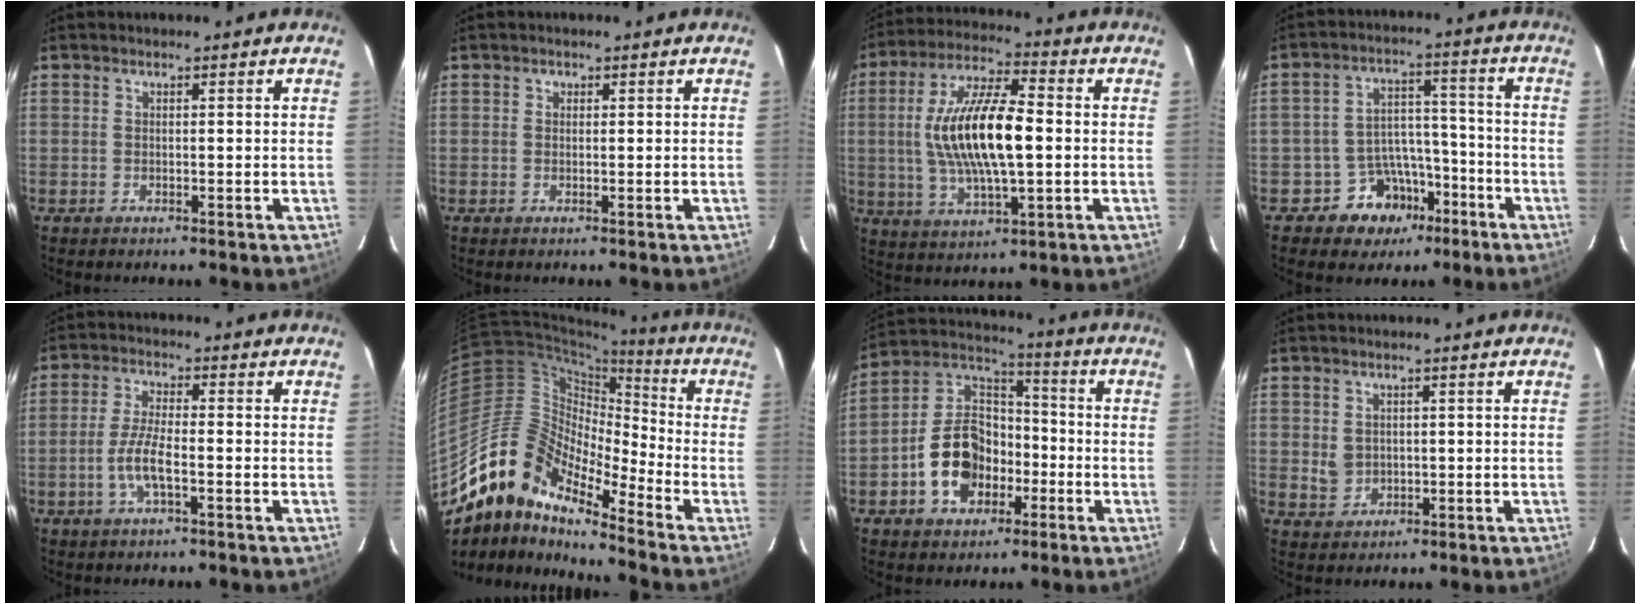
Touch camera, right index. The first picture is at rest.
{"total": 0.5, "force": [0.1, 0.5, 0.0], "torque": [0.001, 0.003, 0.001]}
{"total": 16.5, "force": [0.1, 5.3, 15.6], "torque": [-0.301, 0.008, 0.003]}
{"total": 9.4, "force": [-6.0, 6.9, 2.2], "torque": [-0.047, 0.038, -0.082]}
{"total": 5.9, "force": [-2.2, 1.3, 5.3], "torque": [-0.114, -0.002, -0.044]}
{"total": 15.3, "force": [-12.7, 4.5, 7.3], "torque": [-0.111, 0.002, -0.260]}
{"total": 13.6, "force": [-4.9, 9.7, 8.1], "torque": [-0.180, 0.030, -0.076]}
{"total": 3.4, "force": [0.2, 3.2, 1.3], "torque": [-0.025, 0.000, 0.011]}